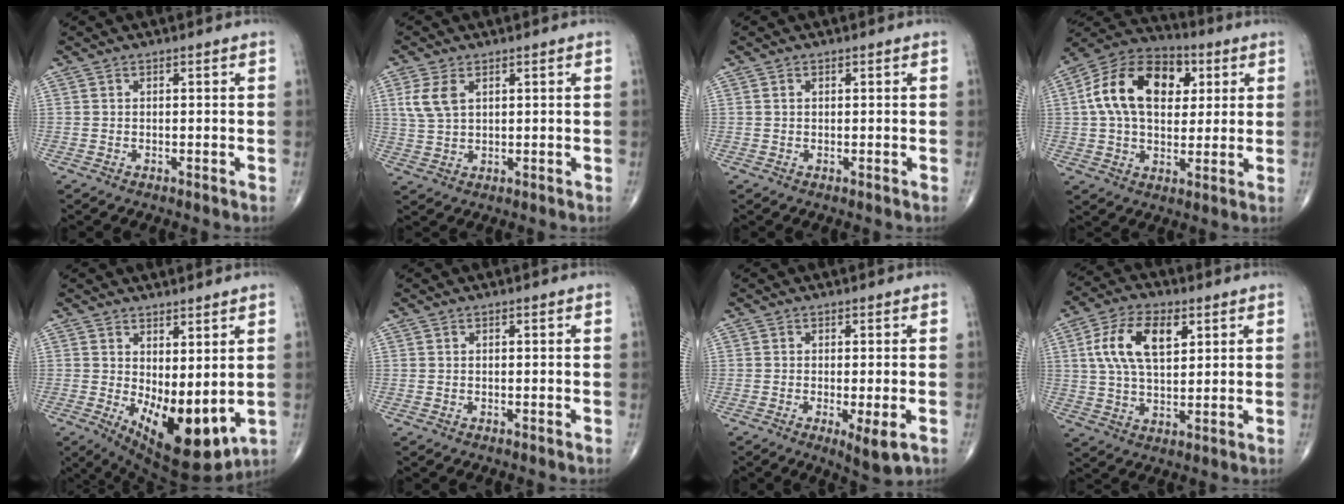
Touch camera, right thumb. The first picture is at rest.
{"total": 5.3, "force": [2.0, 3.1, 3.8], "torque": [-0.084, 0.001, 0.046]}
{"total": 0.5, "force": [0.2, 0.4, 0.3], "torque": [-0.009, 0.002, 0.004]}
{"total": 18.4, "force": [4.3, 11.9, 13.4], "torque": [-0.211, 0.010, 0.065]}
{"total": 13.4, "force": [-0.6, 6.0, 12.0], "torque": [-0.174, -0.031, 0.013]}
{"total": 0.0}
{"total": 4.8, "force": [-1.6, 1.1, 4.4], "torque": [-0.075, -0.017, -0.025]}
{"total": 12.1, "force": [3.9, 6.4, 9.5], "torque": [-0.174, 0.000, 0.071]}